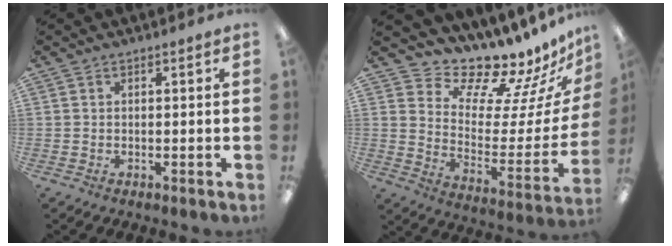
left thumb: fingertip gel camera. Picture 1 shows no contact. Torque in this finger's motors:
{"motor_torque": [0.81, -0.59, -0.46, -0.49, 0.01]}